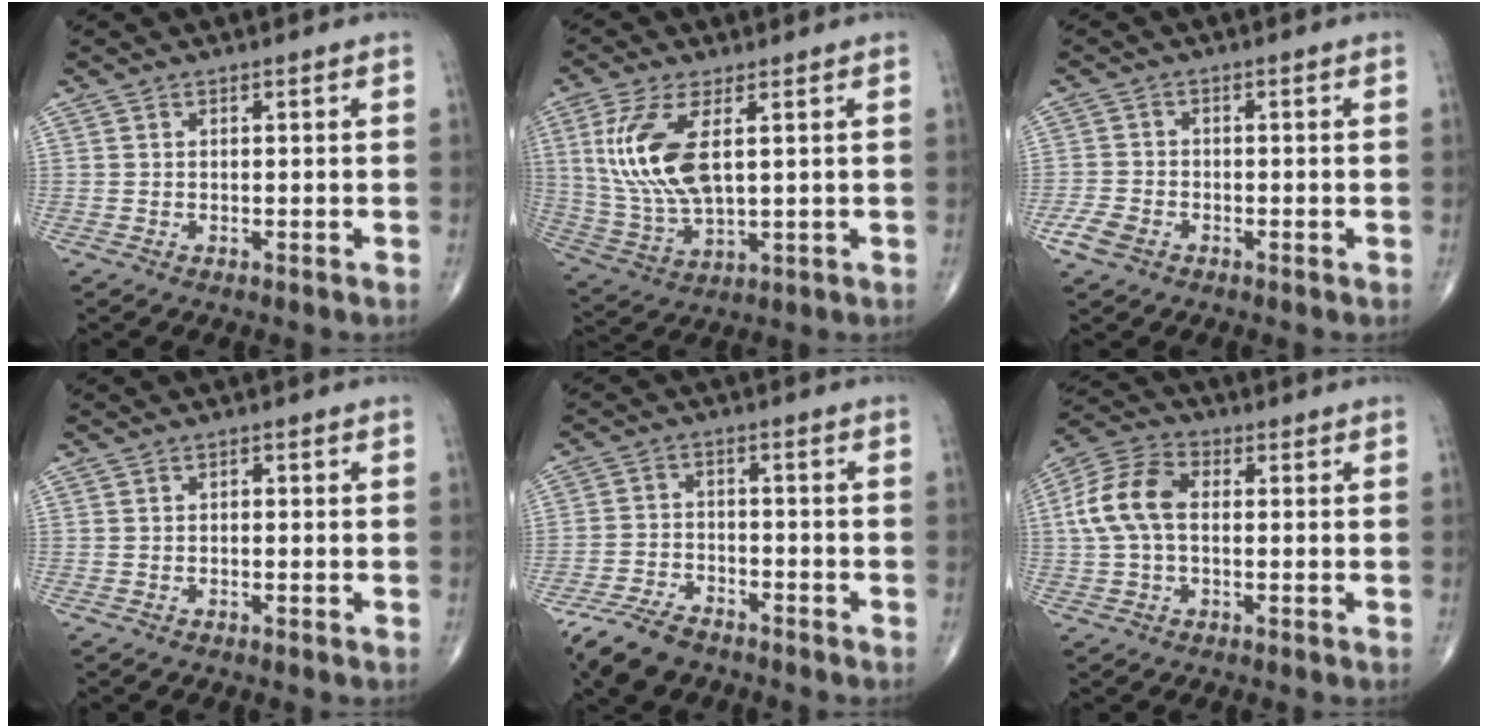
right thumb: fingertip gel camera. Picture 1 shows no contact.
{"total": 13.7, "force": [3.2, 5.8, 12.0], "torque": [-0.267, -0.013, 0.075]}
{"total": 4.0, "force": [-2.2, 2.6, 2.0], "torque": [-0.044, 0.006, -0.041]}
{"total": 0.7, "force": [0.0, 0.4, 0.6], "torque": [-0.007, 0.002, -0.003]}
{"total": 8.9, "force": [-6.8, 4.1, 4.0], "torque": [-0.077, 0.019, -0.128]}
{"total": 10.5, "force": [0.6, 6.5, 8.3], "torque": [-0.179, 0.029, 0.005]}